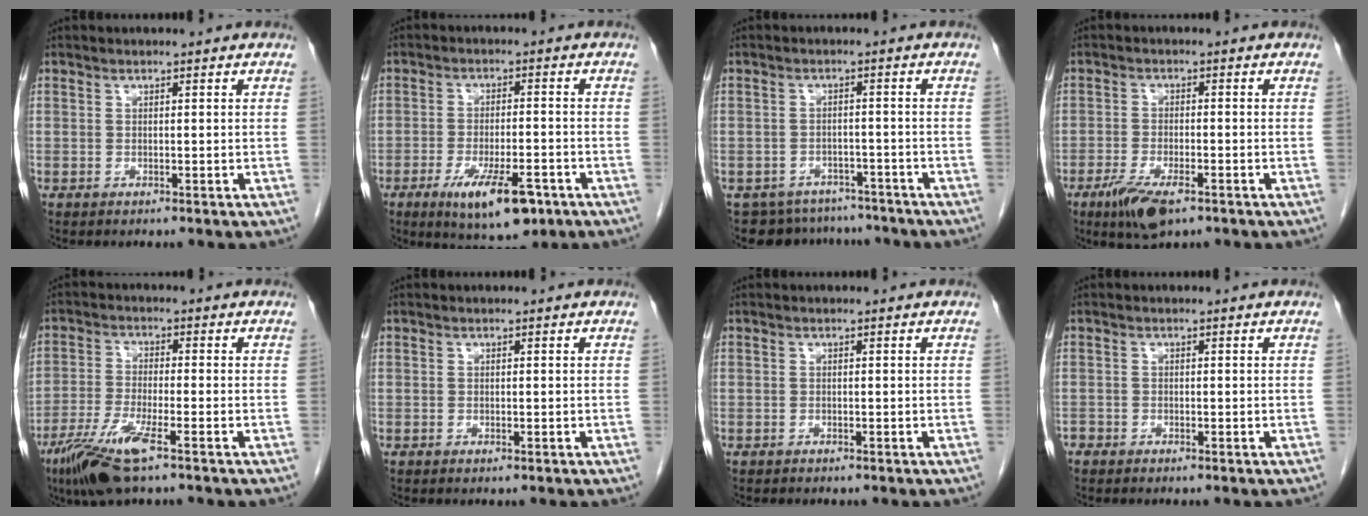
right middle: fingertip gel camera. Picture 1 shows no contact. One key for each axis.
{"total": 9.7, "fx": -5.2, "fy": 2.9, "fz": 7.7, "tx": -0.131, "ty": -0.014, "tz": -0.076}
{"total": 9.0, "fx": -8.1, "fy": 4.0, "fz": 0.5, "tx": -0.005, "ty": 0.014, "tz": -0.099}
{"total": 7.1, "fx": -4.3, "fy": 2.1, "fz": 5.3, "tx": -0.099, "ty": -0.013, "tz": -0.070}
{"total": 8.7, "fx": -5.2, "fy": 1.0, "fz": 6.9, "tx": -0.145, "ty": -0.021, "tz": -0.096}
{"total": 0.0}
{"total": 0.0}
{"total": 1.0, "fx": -0.8, "fy": 0.5, "fz": 0.1, "tx": -0.004, "ty": 0.001, "tz": -0.017}